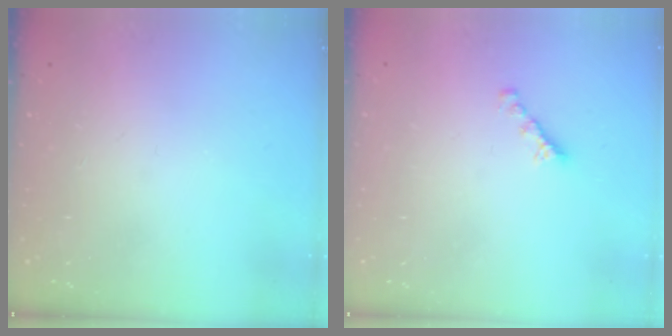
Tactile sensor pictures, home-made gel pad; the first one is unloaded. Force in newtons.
{"total": 2.7, "press": 2.6, "slide": 0.8}